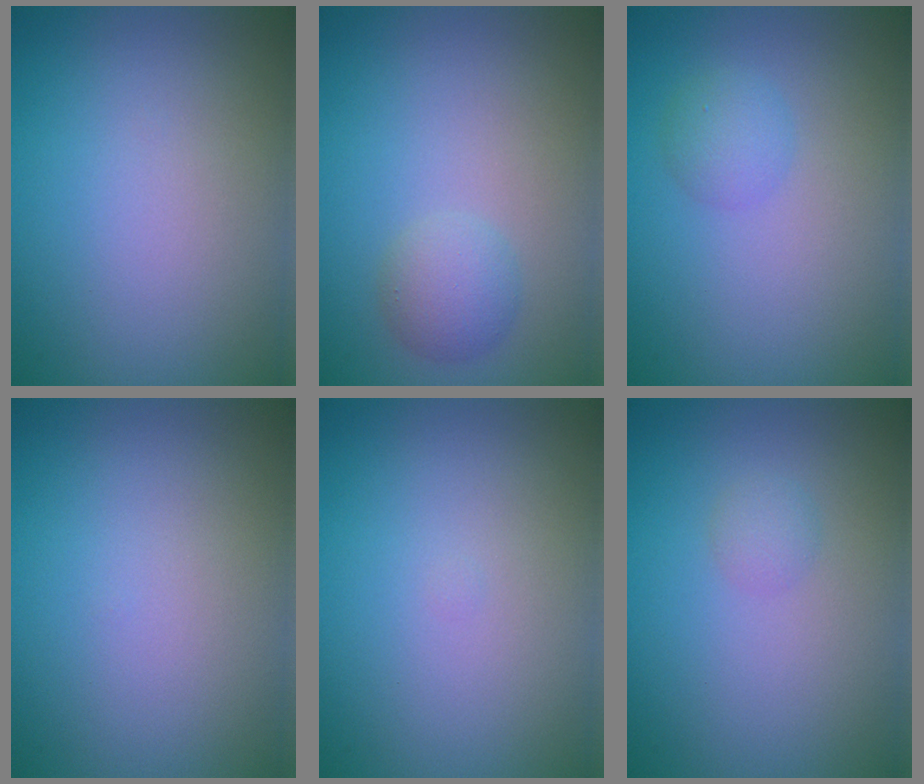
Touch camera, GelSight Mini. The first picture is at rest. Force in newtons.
{"total": 2.2, "press": 2.2, "slide": 0.2}
{"total": 1.7, "press": 1.7, "slide": 0.0}
{"total": 0.0}
{"total": 0.0}
{"total": 1.0, "press": 1.0, "slide": 0.1}